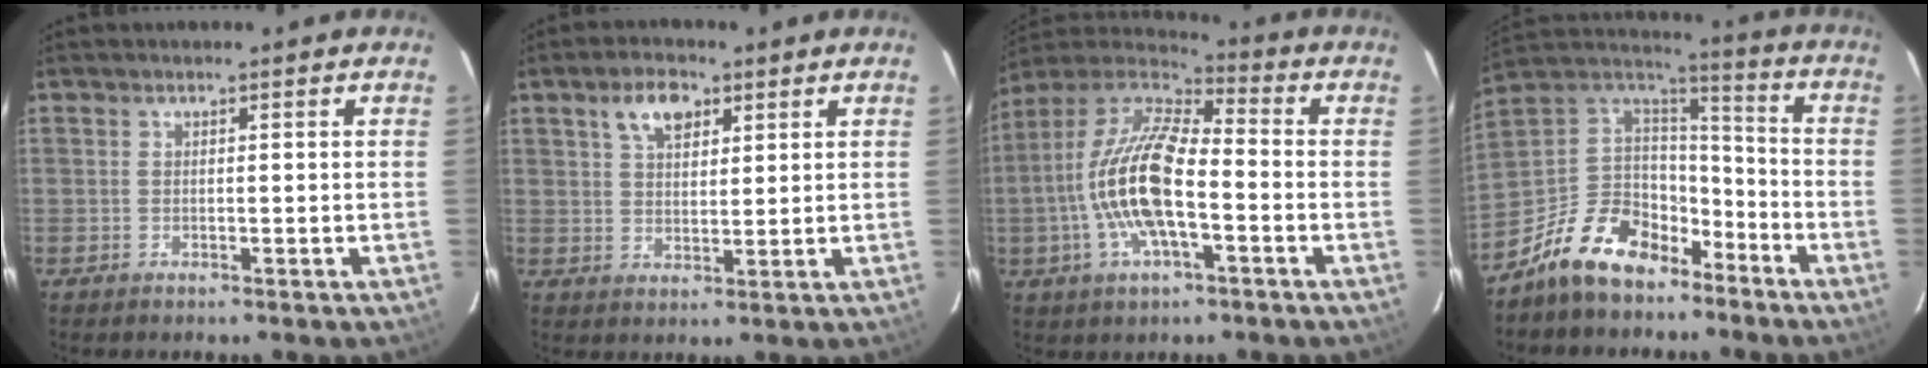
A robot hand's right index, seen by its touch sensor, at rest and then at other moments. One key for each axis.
{"total": 6.2, "fx": 3.3, "fy": 3.4, "fz": 3.9, "tx": -0.067, "ty": 0.014, "tz": 0.059}
{"total": 17.5, "fx": -3.8, "fy": 6.5, "fz": 15.8, "tx": -0.311, "ty": -0.001, "tz": -0.079}
{"total": 17.5, "fx": -11.7, "fy": 9.7, "fz": 8.6, "tx": -0.195, "ty": 0.026, "tz": -0.194}